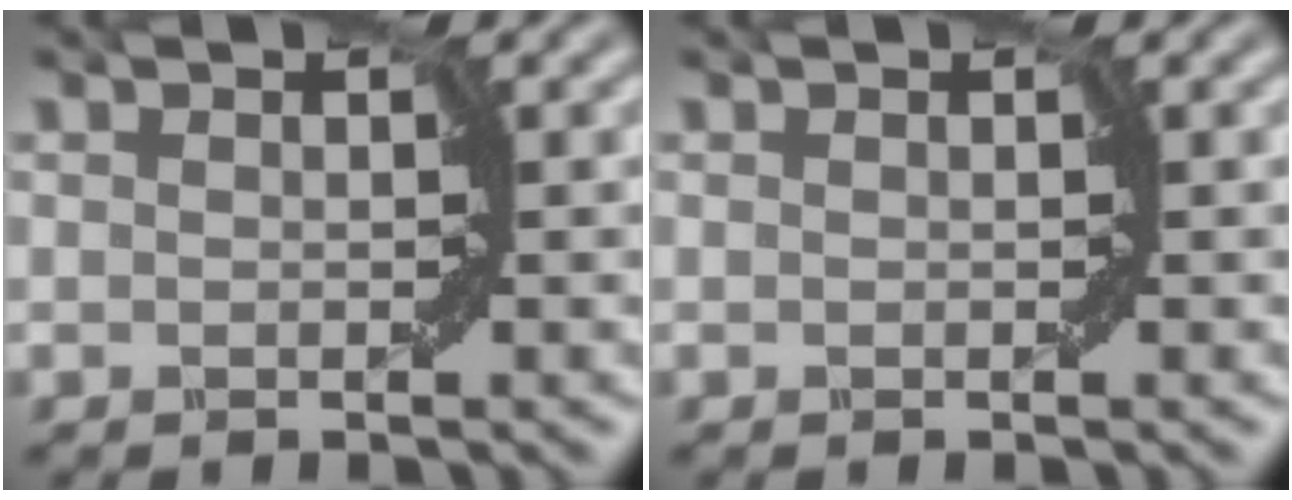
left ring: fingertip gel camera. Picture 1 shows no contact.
{"total": 0.0}